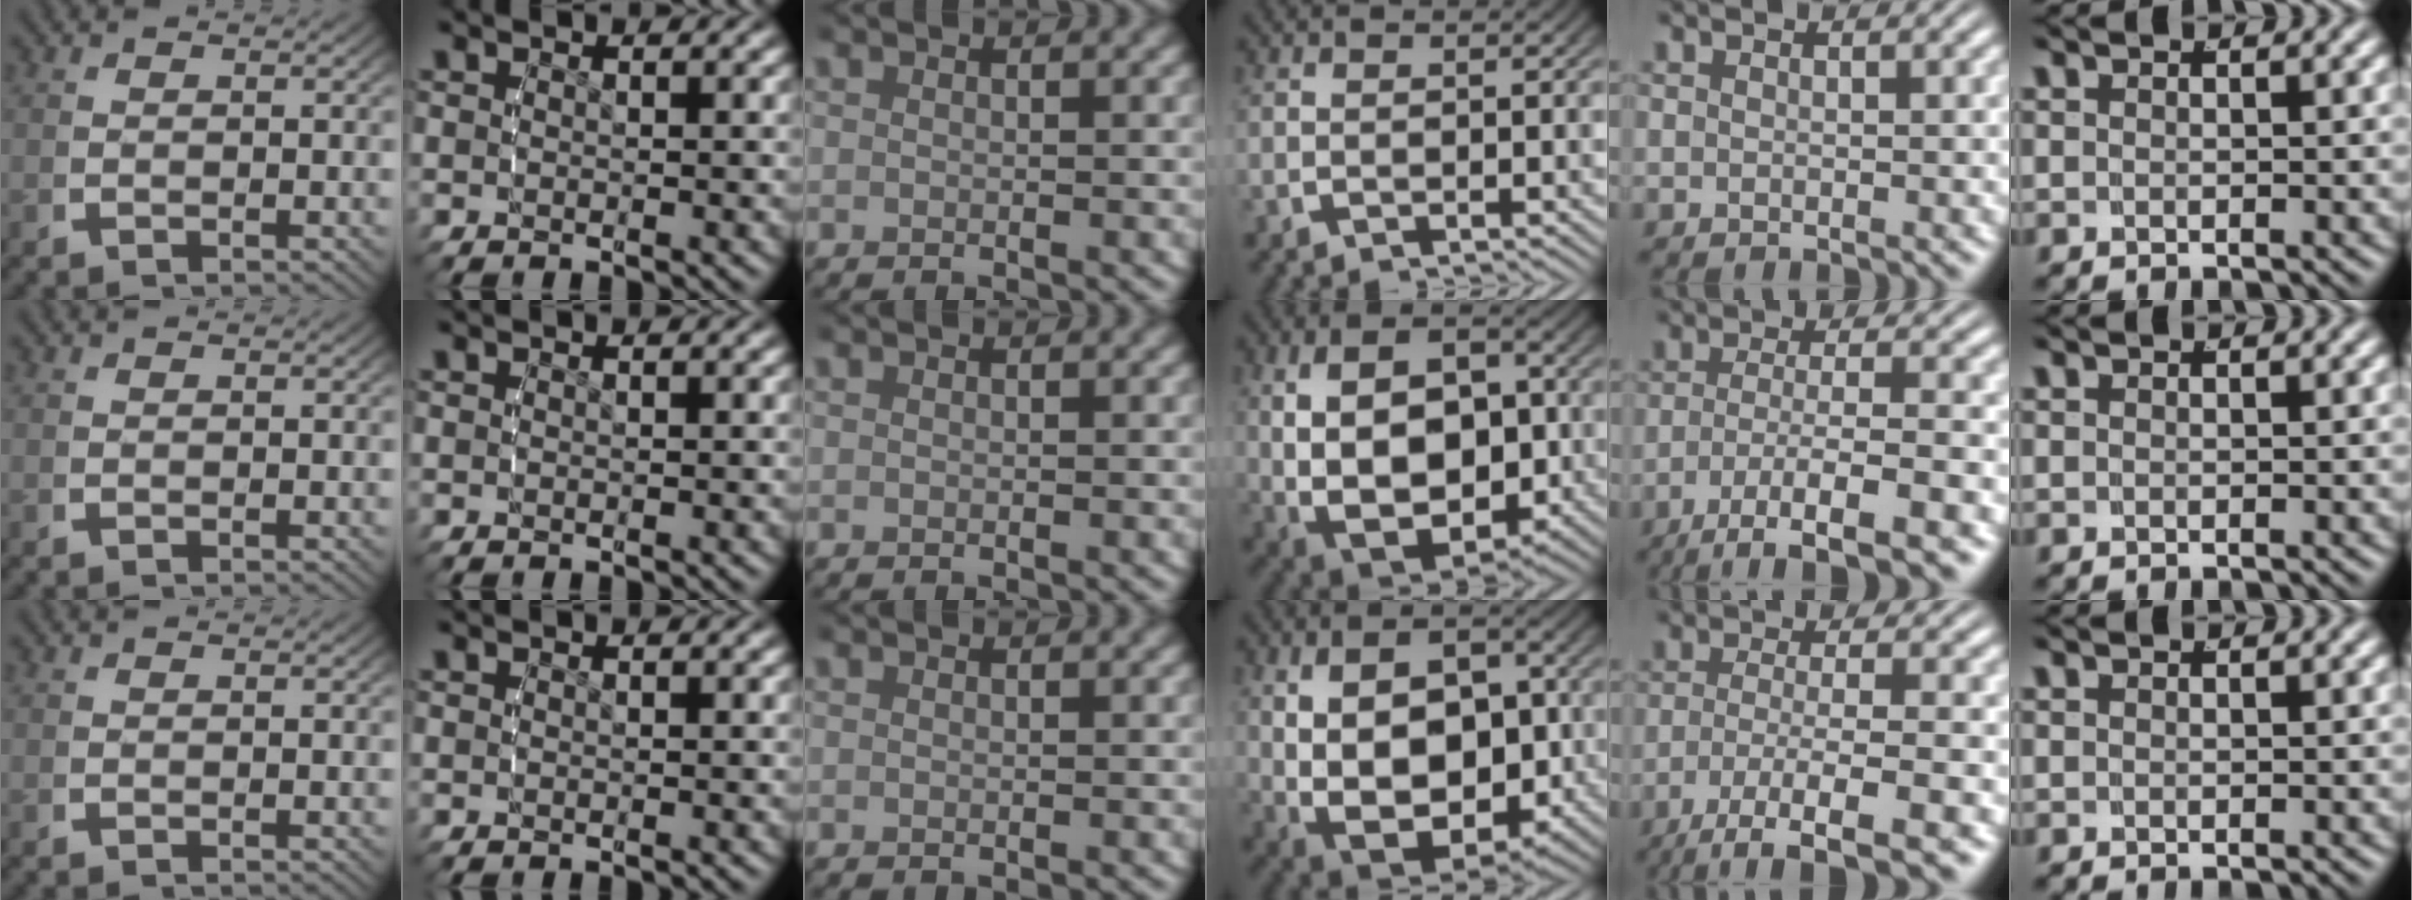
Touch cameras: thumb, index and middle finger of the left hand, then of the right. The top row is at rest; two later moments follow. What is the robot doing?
{"motion": "lift_and_place", "object": "bandage"}